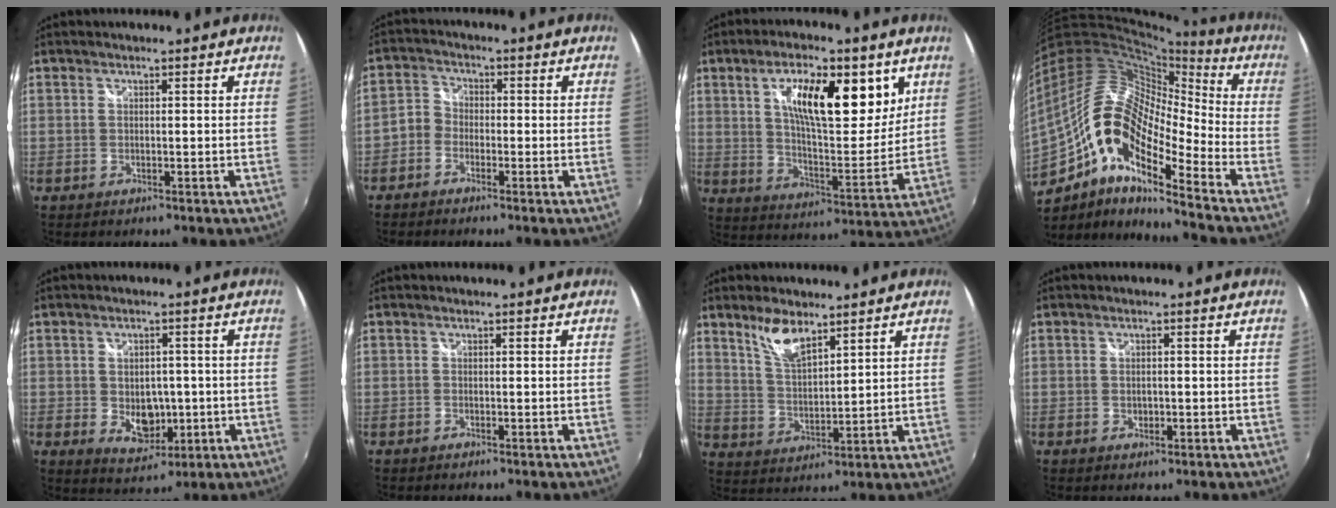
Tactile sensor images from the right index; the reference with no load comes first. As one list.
[{"total": 3.6, "force": [-2.1, 2.7, 0.8], "torque": [-0.017, 0.012, -0.051]}, {"total": 17.0, "force": [7.3, 6.5, 13.9], "torque": [-0.218, 0.007, 0.119]}, {"total": 18.9, "force": [-7.5, 7.2, 15.8], "torque": [-0.274, -0.005, -0.163]}, {"total": 7.6, "force": [-1.1, 5.7, 4.8], "torque": [-0.086, -0.008, -0.005]}, {"total": 0.0}, {"total": 7.3, "force": [5.3, 2.4, 4.5], "torque": [-0.083, 0.002, 0.107]}, {"total": 1.5, "force": [-0.1, 1.2, 0.9], "torque": [-0.014, 0.000, -0.003]}]